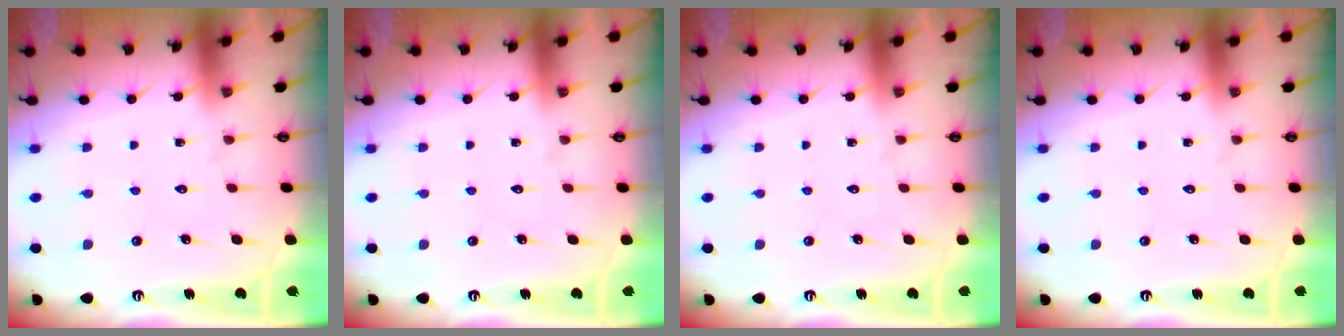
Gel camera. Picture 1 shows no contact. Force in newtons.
{"total": 0.0}
{"total": 0.0}
{"total": 0.0}